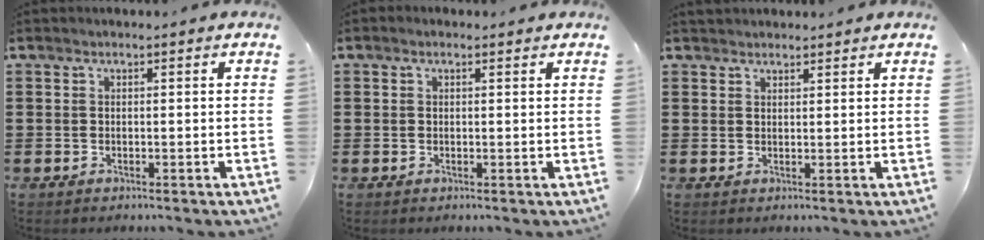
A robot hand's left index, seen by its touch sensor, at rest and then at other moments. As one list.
[{"total": 0.6, "force": [0.3, 0.2, 0.4], "torque": [-0.009, 0.003, 0.007]}, {"total": 1.7, "force": [1.6, 0.4, 0.0], "torque": [-0.004, 0.002, 0.033]}]